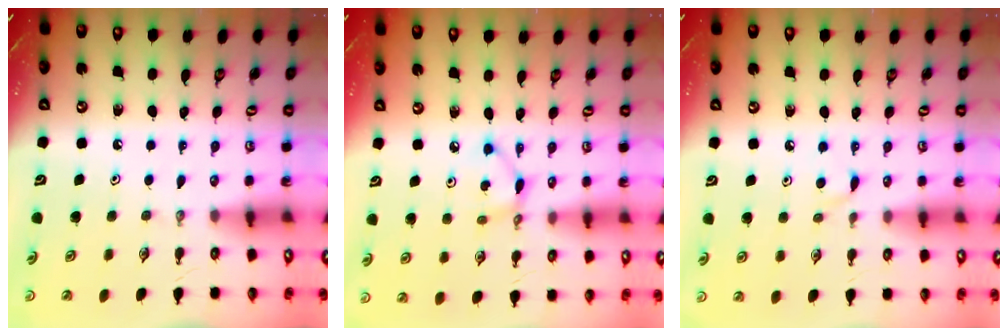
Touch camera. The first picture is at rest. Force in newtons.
{"total": 4.2, "press": 4.2, "slide": 0.1}
{"total": 3.7, "press": 3.7, "slide": 0.5}